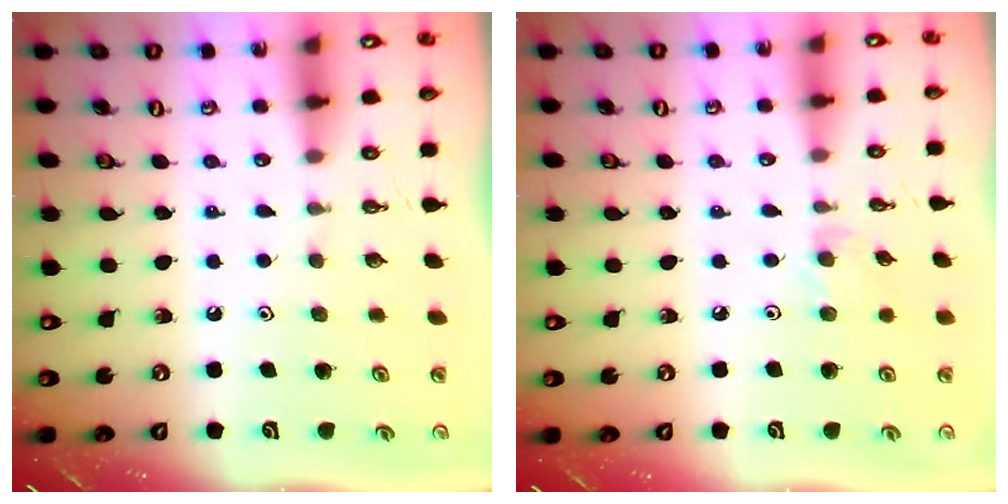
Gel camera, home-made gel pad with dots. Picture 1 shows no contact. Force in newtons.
{"total": 2.6, "press": 2.6, "slide": 0.4}